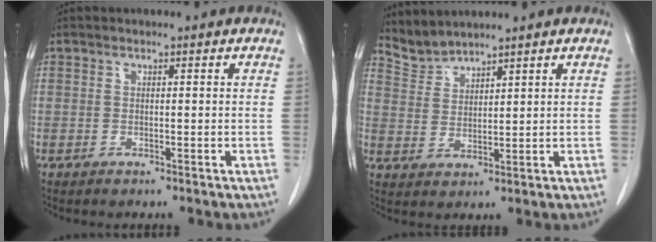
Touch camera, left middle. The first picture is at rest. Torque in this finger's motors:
{"motor_torque": [-0.02, -0.56, -0.09, -0.03]}